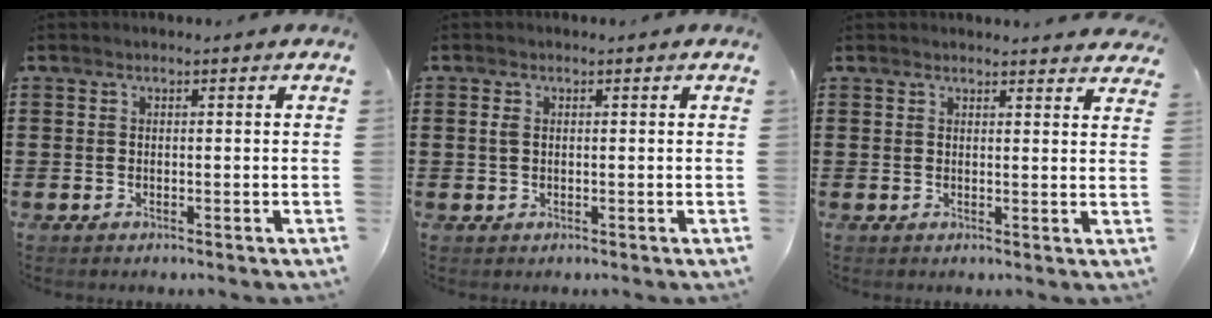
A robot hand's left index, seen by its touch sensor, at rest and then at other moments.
{"total": 1.3, "force": [0.2, 0.8, 1.0], "torque": [-0.023, 0.005, 0.004]}
{"total": 2.0, "force": [2.0, 0.1, 0.1], "torque": [0.000, -0.007, 0.037]}